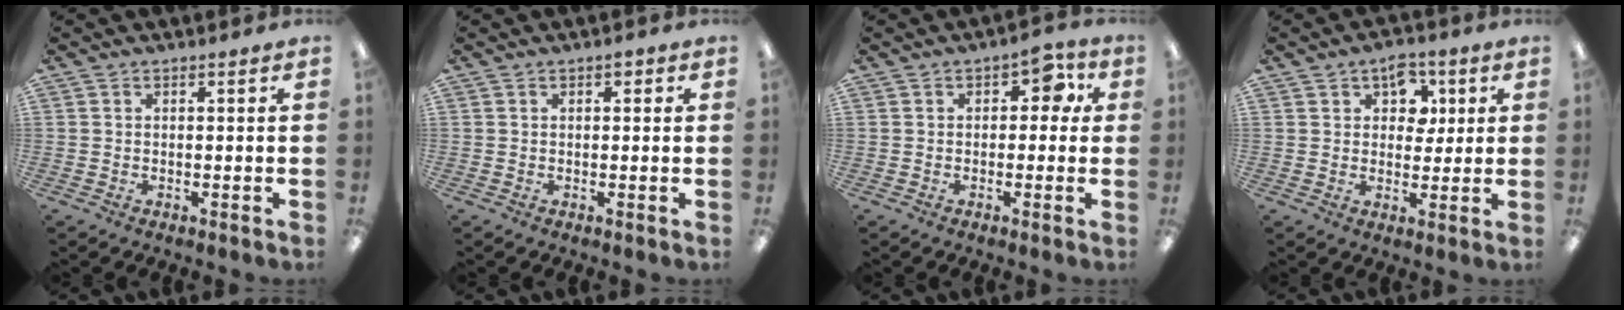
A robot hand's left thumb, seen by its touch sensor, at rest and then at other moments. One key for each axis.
{"total": 1.2, "fx": 0.5, "fy": 0.8, "fz": 0.7, "tx": -0.006, "ty": 0.000, "tz": 0.007}
{"total": 5.3, "fx": 1.5, "fy": 3.3, "fz": 3.8, "tx": -0.048, "ty": 0.002, "tz": 0.018}
{"total": 7.9, "fx": 3.5, "fy": 5.8, "fz": 4.2, "tx": -0.048, "ty": -0.004, "tz": 0.059}